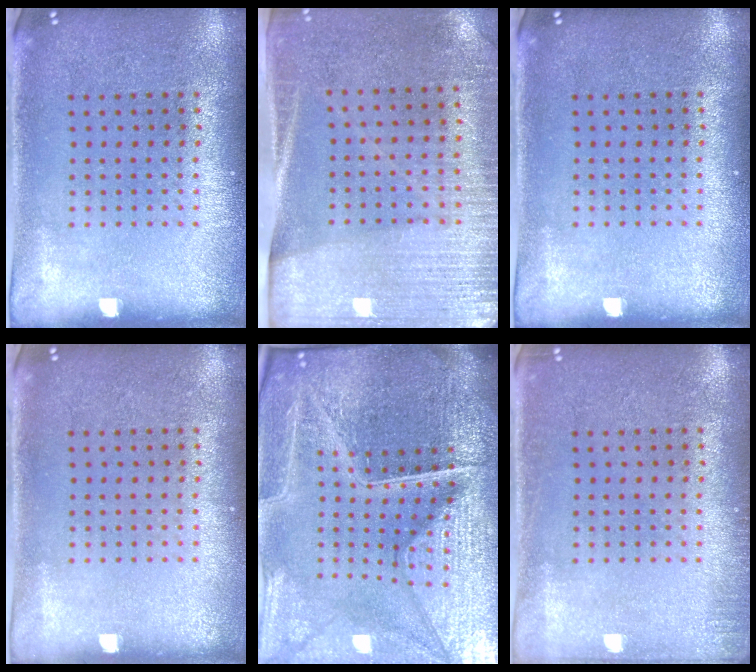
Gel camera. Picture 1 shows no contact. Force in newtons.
{"total": 2.8, "press": 2.5, "slide": 1.3}
{"total": 0.0}
{"total": 0.0}
{"total": 6.8, "press": 6.0, "slide": 3.2}
{"total": 1.1, "press": 1.1, "slide": 0.2}